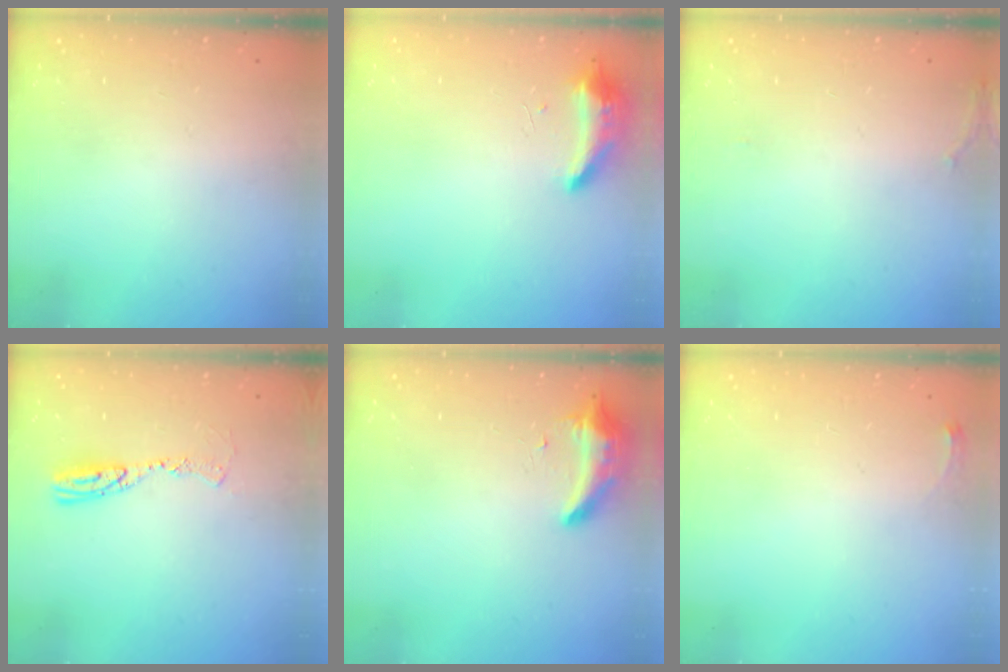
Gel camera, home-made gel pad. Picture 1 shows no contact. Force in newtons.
{"total": 18.6, "press": 10.8, "slide": 15.1}
{"total": 7.9, "press": 5.9, "slide": 5.3}
{"total": 9.5, "press": 9.5, "slide": 0.9}
{"total": 8.3, "press": 8.3, "slide": 0.1}
{"total": 2.8, "press": 2.8, "slide": 0.4}